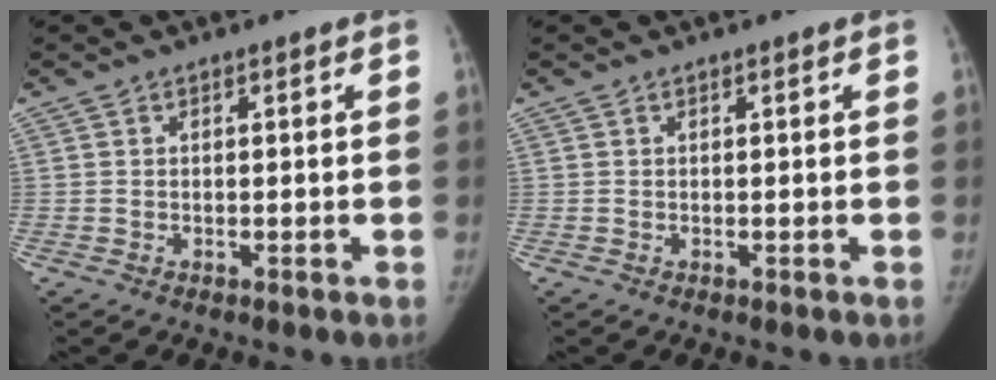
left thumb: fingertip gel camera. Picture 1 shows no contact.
{"total": 0.0}